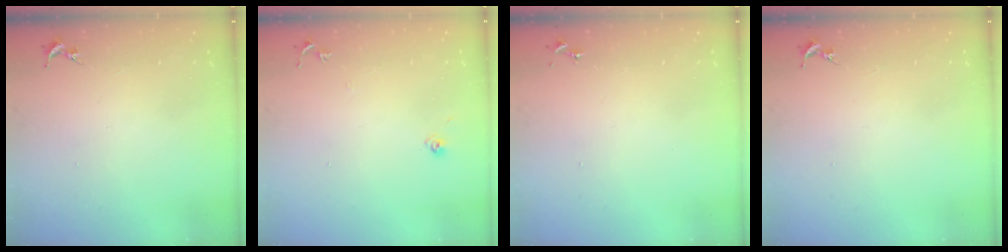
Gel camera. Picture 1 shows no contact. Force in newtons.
{"total": 6.2, "press": 6.1, "slide": 0.5}
{"total": 0.0}
{"total": 0.0}